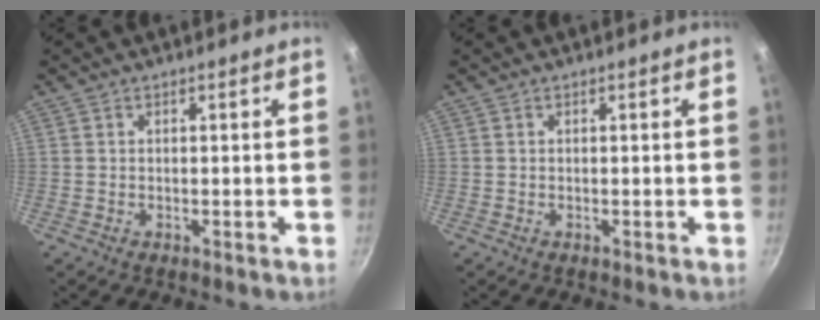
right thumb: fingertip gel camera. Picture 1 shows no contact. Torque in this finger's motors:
{"motor_torque": [-0.01, 0.00, 0.06, -0.07, 0.02]}